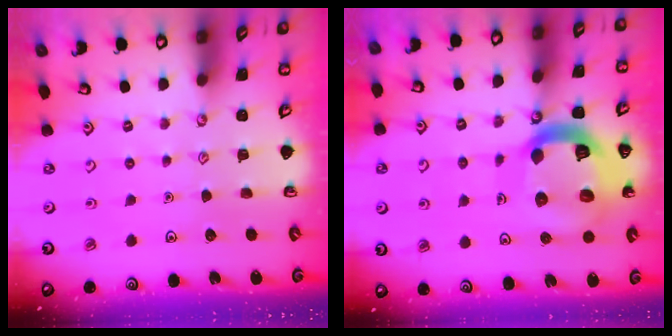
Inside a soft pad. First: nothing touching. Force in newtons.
{"total": 20.6, "press": 20.4, "slide": 2.4}